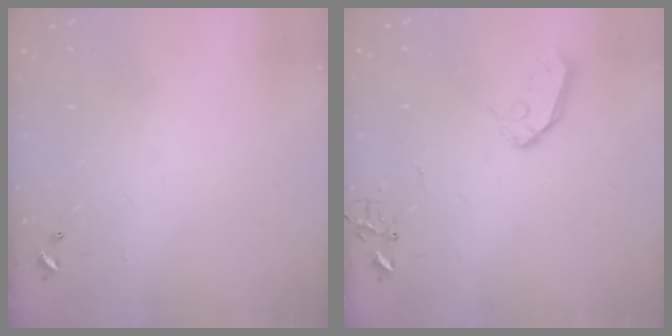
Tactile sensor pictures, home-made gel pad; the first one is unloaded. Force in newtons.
{"total": 8.6, "press": 8.6, "slide": 0.7}